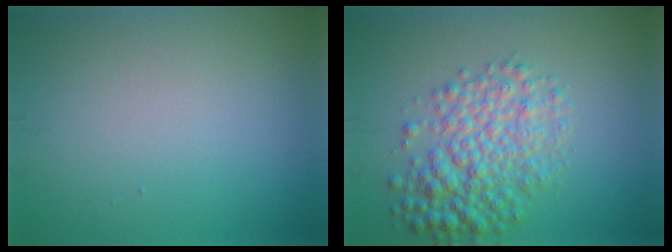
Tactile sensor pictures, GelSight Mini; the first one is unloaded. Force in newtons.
{"total": 5.5, "press": 5.5, "slide": 0.1}